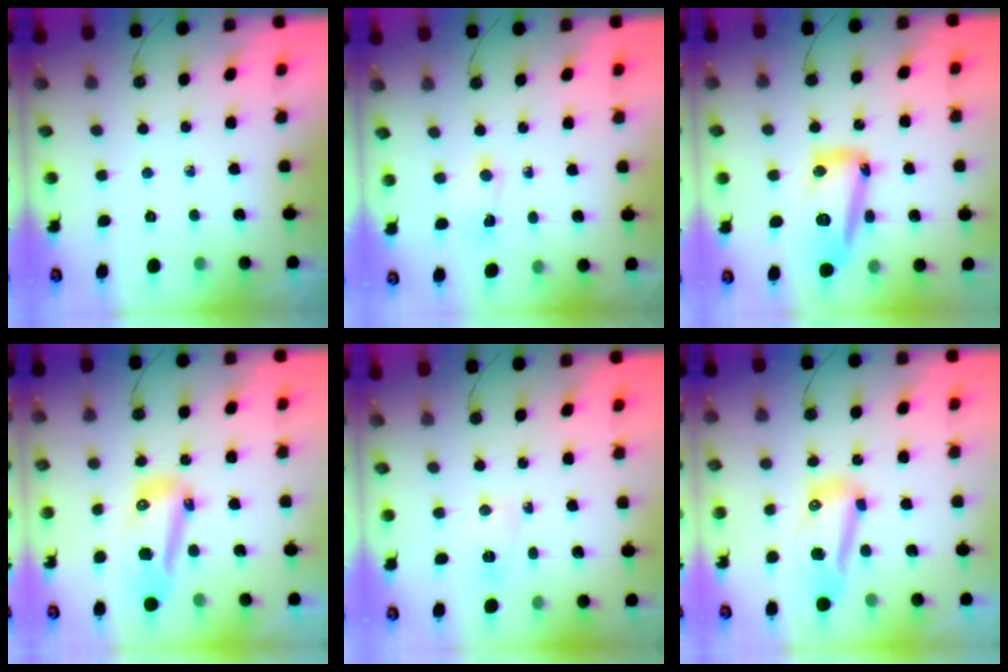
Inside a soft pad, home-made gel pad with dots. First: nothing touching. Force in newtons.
{"total": 2.5, "press": 2.5, "slide": 0.4}
{"total": 14.9, "press": 14.8, "slide": 1.1}
{"total": 16.5, "press": 15.0, "slide": 6.8}
{"total": 2.9, "press": 2.7, "slide": 1.0}
{"total": 21.3, "press": 14.3, "slide": 15.7}